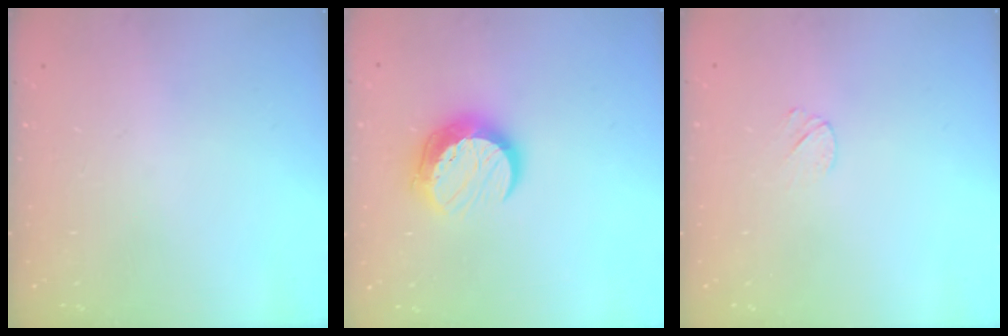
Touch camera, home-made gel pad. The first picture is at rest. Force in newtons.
{"total": 11.4, "press": 11.4, "slide": 0.9}
{"total": 4.8, "press": 4.7, "slide": 0.9}